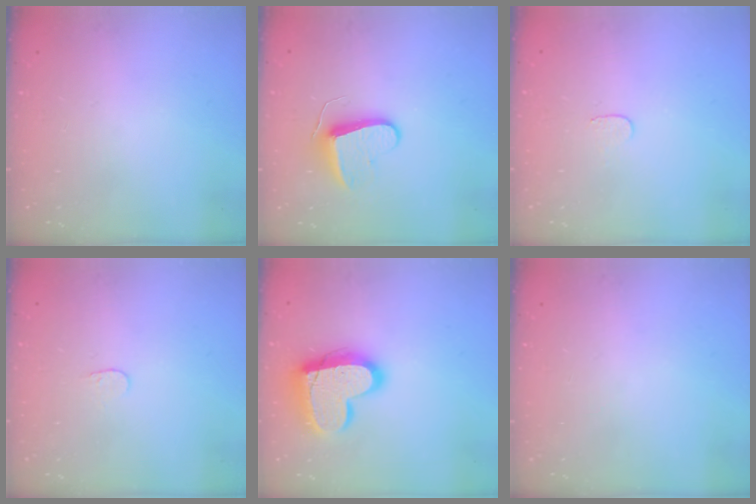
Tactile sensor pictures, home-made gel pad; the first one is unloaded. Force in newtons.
{"total": 8.8, "press": 8.8, "slide": 0.2}
{"total": 3.4, "press": 3.4, "slide": 0.2}
{"total": 3.6, "press": 3.6, "slide": 0.3}
{"total": 17.2, "press": 17.2, "slide": 1.3}
{"total": 0.0}